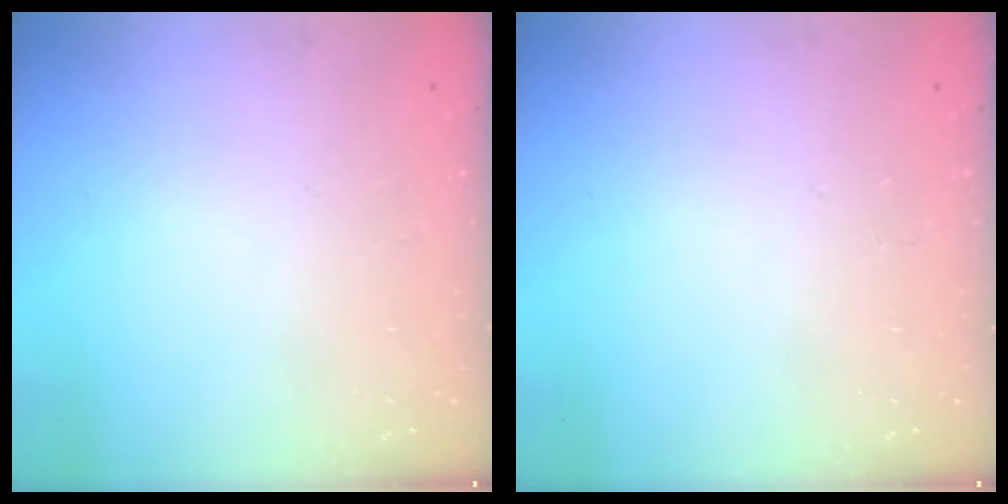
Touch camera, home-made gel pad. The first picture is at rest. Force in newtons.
{"total": 0.0}